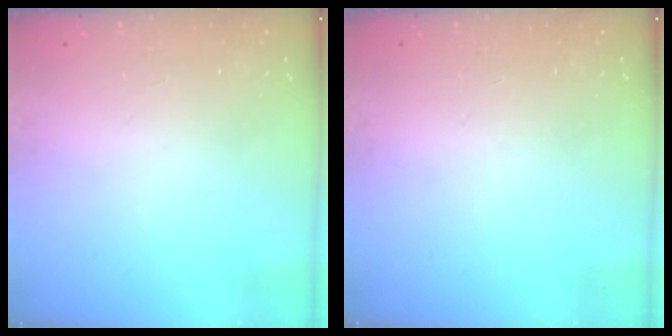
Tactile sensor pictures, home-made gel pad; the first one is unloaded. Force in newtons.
{"total": 0.0}